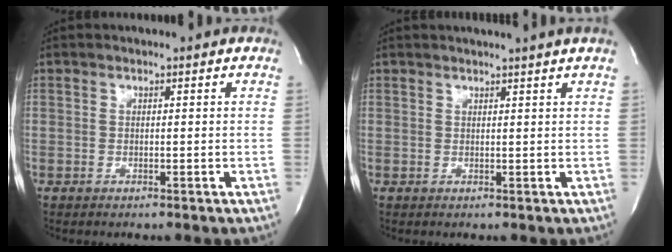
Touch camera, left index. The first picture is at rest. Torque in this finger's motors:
{"motor_torque": [0.51, -0.59, 0.36, 0.06]}